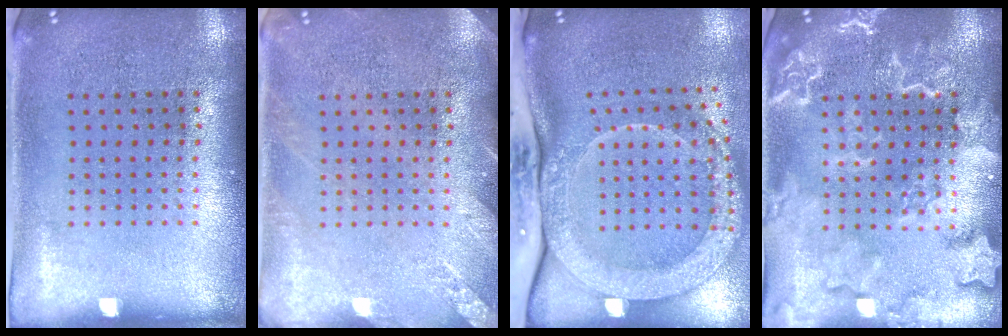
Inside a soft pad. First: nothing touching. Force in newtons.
{"total": 1.9, "press": 1.9, "slide": 0.2}
{"total": 3.1, "press": 2.2, "slide": 2.2}
{"total": 2.8, "press": 2.8, "slide": 0.4}